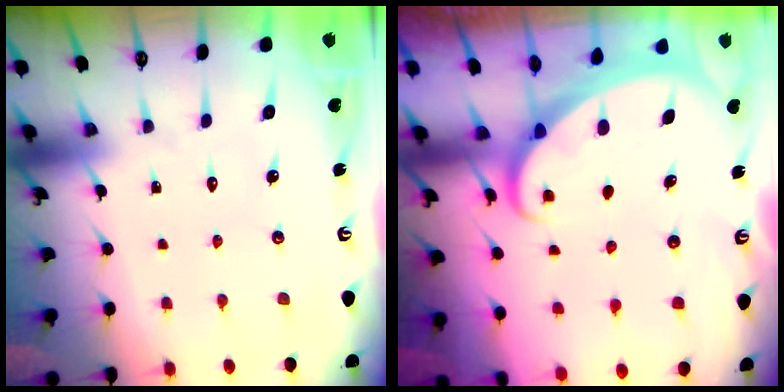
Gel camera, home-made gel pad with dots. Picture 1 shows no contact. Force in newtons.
{"total": 1.7, "press": 1.7, "slide": 0.2}